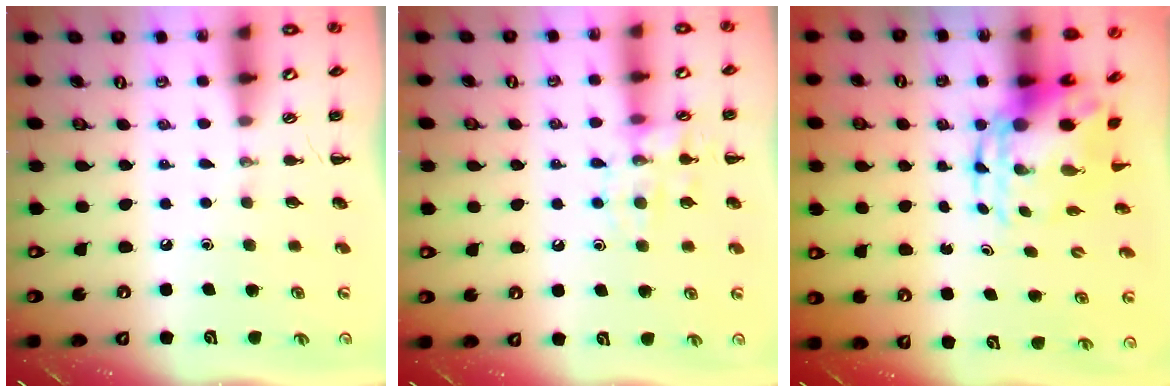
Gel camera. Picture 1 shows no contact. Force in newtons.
{"total": 12.0, "press": 12.0, "slide": 0.8}
{"total": 6.5, "press": 6.4, "slide": 1.3}